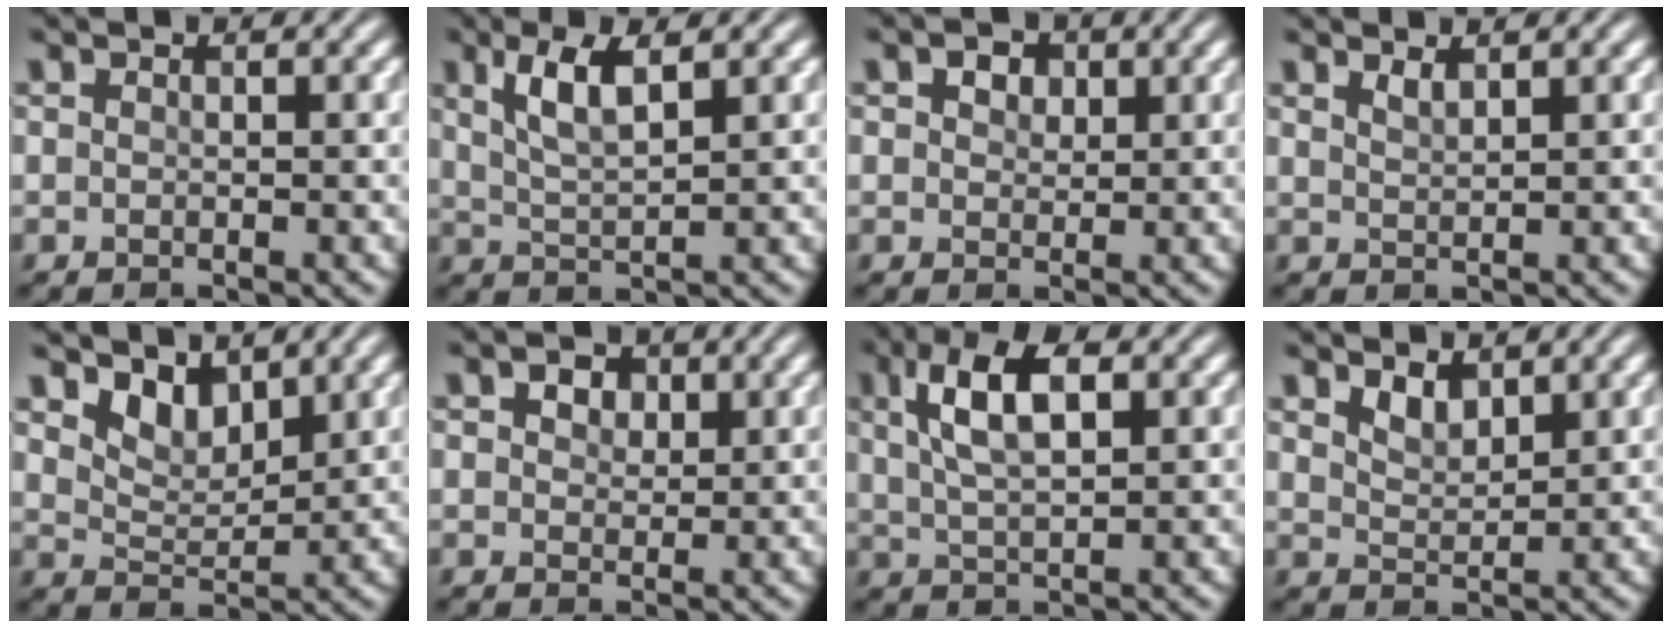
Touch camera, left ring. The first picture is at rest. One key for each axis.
{"total": 3.7, "fx": 1.8, "fy": 1.1, "fz": 3.1, "tx": -0.065, "ty": 0.000, "tz": 0.037}
{"total": 2.9, "fx": 1.5, "fy": 1.9, "fz": 1.6, "tx": -0.024, "ty": 0.005, "tz": 0.010}
{"total": 1.1, "fx": 0.9, "fy": 0.2, "fz": 0.5, "tx": -0.010, "ty": 0.000, "tz": 0.018}
{"total": 3.1, "fx": 2.5, "fy": 1.4, "fz": 1.1, "tx": -0.030, "ty": -0.011, "tz": 0.041}
{"total": 3.3, "fx": 1.7, "fy": 2.1, "fz": 1.8, "tx": -0.028, "ty": 0.005, "tz": 0.011}
{"total": 6.0, "fx": 2.1, "fy": 2.5, "fz": 5.0, "tx": -0.097, "ty": 0.009, "tz": 0.036}
{"total": 1.9, "fx": 1.4, "fy": 0.8, "fz": 0.9, "tx": -0.020, "ty": -0.004, "tz": 0.031}